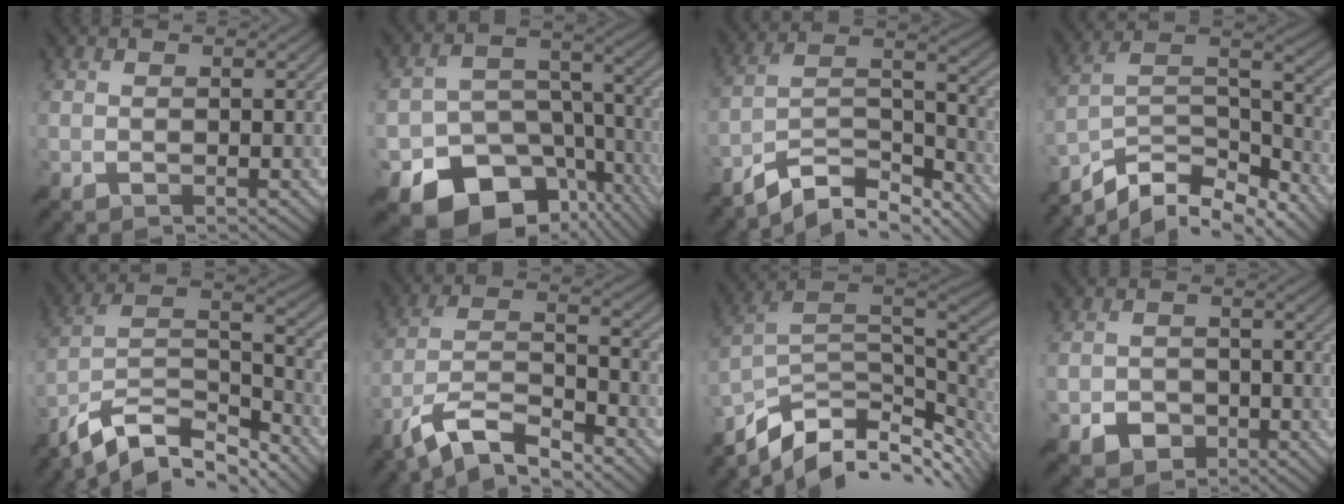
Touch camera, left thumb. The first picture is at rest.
{"total": 16.4, "force": [-9.3, 11.2, 7.6], "torque": [-0.137, -0.046, -0.130]}
{"total": 10.7, "force": [-8.7, 3.2, 5.5], "torque": [-0.098, 0.003, -0.165]}
{"total": 12.5, "force": [-9.7, 4.7, 6.3], "torque": [-0.133, -0.006, -0.171]}
{"total": 12.6, "force": [-9.8, 4.3, 6.6], "torque": [-0.143, -0.001, -0.181]}
{"total": 10.3, "force": [-8.1, 2.6, 5.8], "torque": [-0.109, 0.004, -0.163]}
{"total": 12.8, "force": [-6.7, 6.4, 8.8], "torque": [-0.197, -0.021, -0.110]}
{"total": 3.3, "force": [-1.7, 2.6, 1.1], "torque": [-0.018, -0.007, -0.032]}